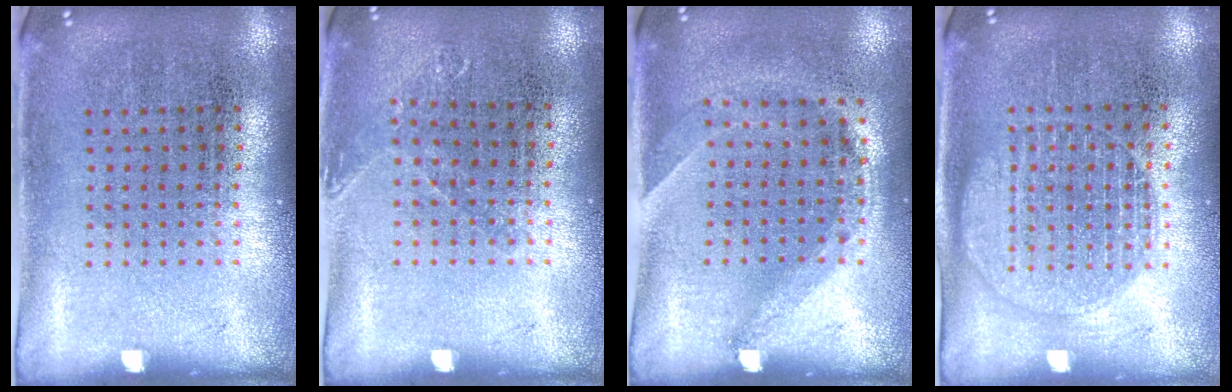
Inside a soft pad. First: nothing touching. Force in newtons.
{"total": 0.8, "press": 0.8, "slide": 0.1}
{"total": 1.4, "press": 1.1, "slide": 0.9}
{"total": 1.3, "press": 1.3, "slide": 0.4}